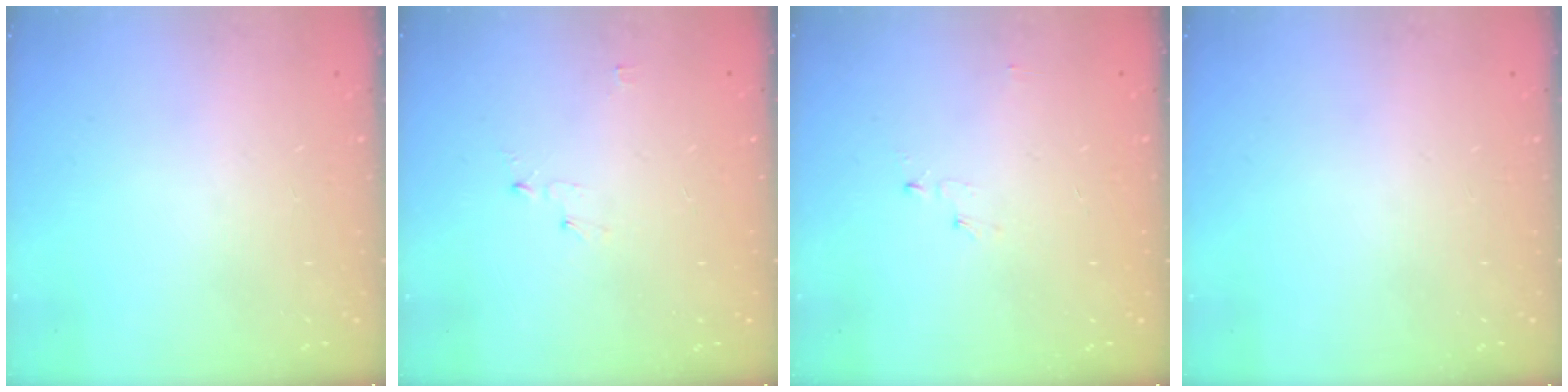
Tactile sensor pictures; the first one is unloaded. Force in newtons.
{"total": 2.8, "press": 2.8, "slide": 0.3}
{"total": 2.8, "press": 2.8, "slide": 0.3}
{"total": 0.0}